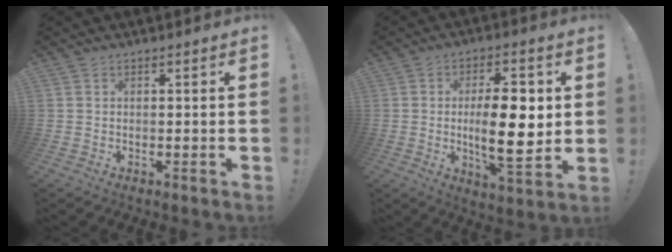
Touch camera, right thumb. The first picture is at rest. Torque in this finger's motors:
{"motor_torque": [0.45, 0.44, 1.39, -0.16, 0.11]}